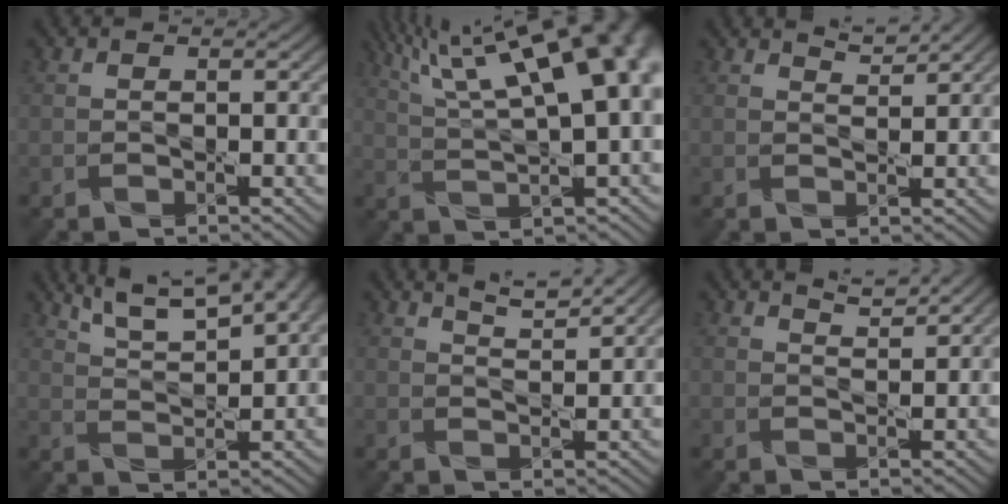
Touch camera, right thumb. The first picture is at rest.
{"total": 20.6, "force": [9.2, 7.1, 17.0], "torque": [-0.260, 0.069, 0.141]}
{"total": 1.9, "force": [1.7, 0.2, 0.8], "torque": [-0.019, 0.003, 0.033]}
{"total": 10.2, "force": [6.8, 2.7, 7.0], "torque": [-0.133, 0.018, 0.108]}
{"total": 3.9, "force": [3.1, 0.5, 2.3], "torque": [-0.036, 0.001, 0.058]}
{"total": 2.2, "force": [1.9, 0.2, 1.1], "torque": [-0.021, 0.000, 0.037]}